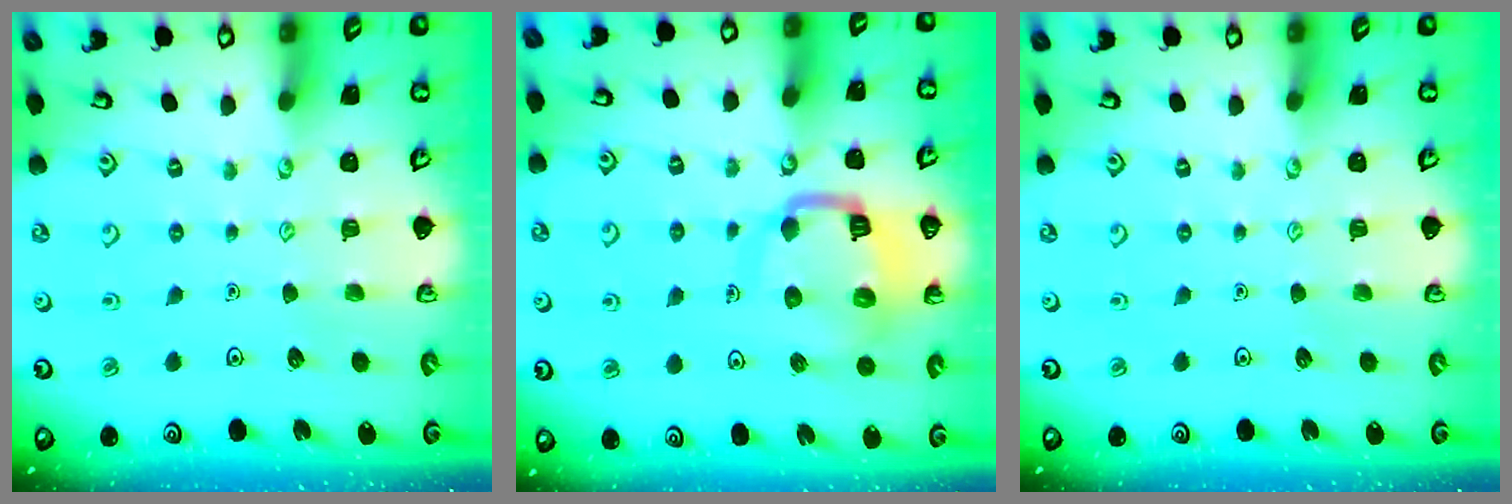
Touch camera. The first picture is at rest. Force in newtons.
{"total": 12.6, "press": 12.6, "slide": 1.4}
{"total": 0.0}